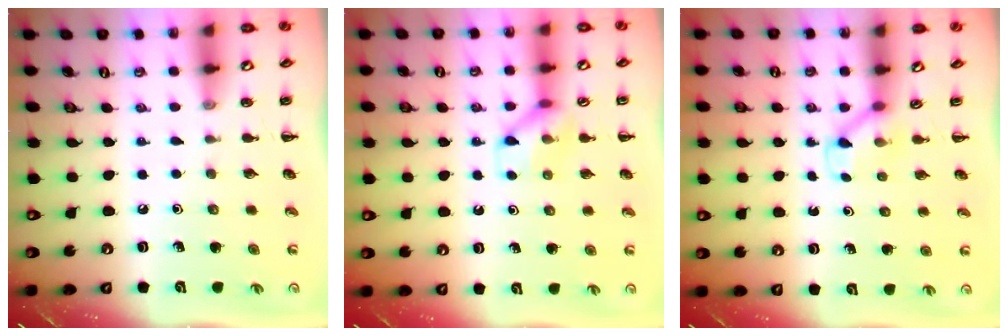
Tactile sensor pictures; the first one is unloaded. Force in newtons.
{"total": 8.9, "press": 8.9, "slide": 0.5}
{"total": 2.6, "press": 2.4, "slide": 0.9}